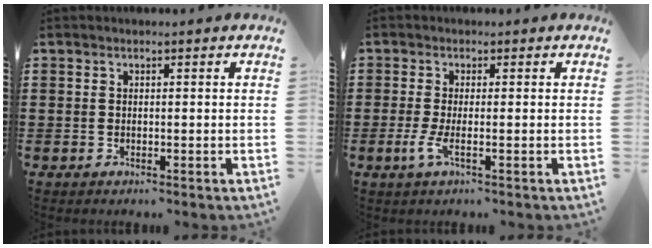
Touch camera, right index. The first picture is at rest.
{"total": 2.8, "force": [-0.8, 0.4, 2.6], "torque": [-0.067, -0.010, -0.022]}